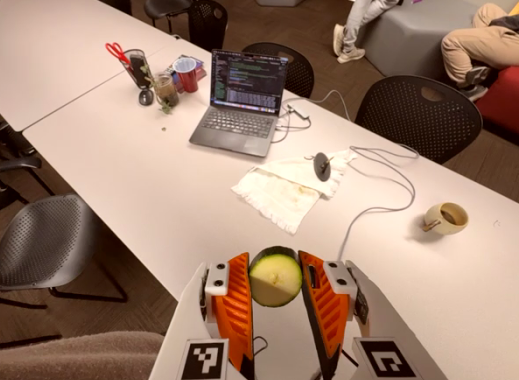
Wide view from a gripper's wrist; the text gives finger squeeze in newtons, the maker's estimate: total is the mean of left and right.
{"total": 10.5, "left": 10.8, "right": 10.1}